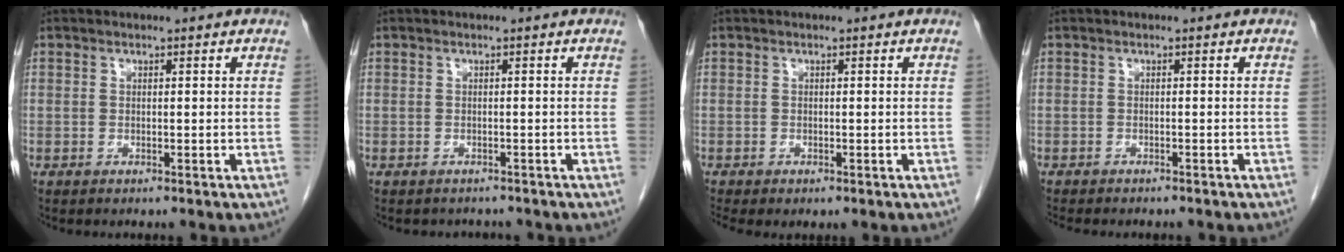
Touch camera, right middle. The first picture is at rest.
{"total": 2.4, "force": [-2.1, 1.1, 0.1], "torque": [-0.003, 0.000, -0.027]}
{"total": 1.8, "force": [-1.1, 0.9, 1.1], "torque": [-0.015, -0.003, -0.012]}
{"total": 6.3, "force": [-5.4, 1.6, 2.7], "torque": [-0.035, -0.007, -0.067]}